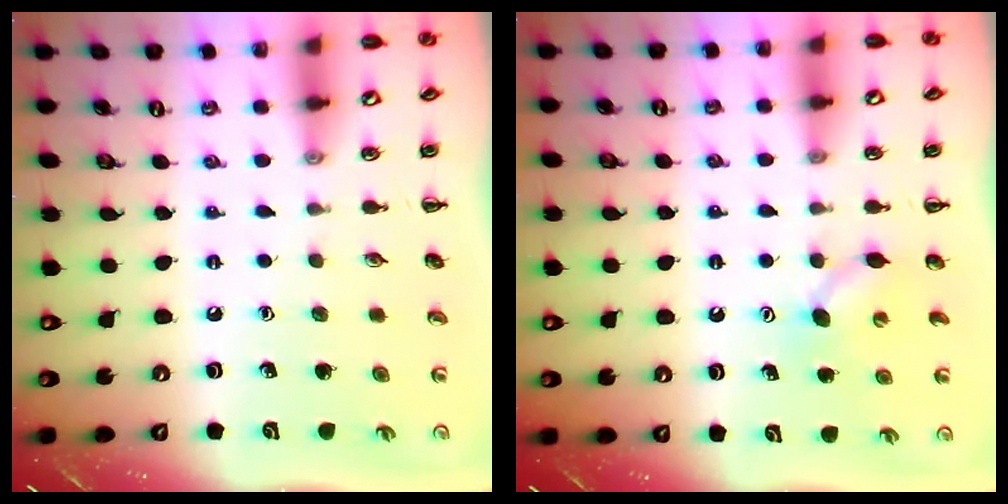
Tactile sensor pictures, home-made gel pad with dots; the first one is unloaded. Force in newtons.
{"total": 4.7, "press": 4.5, "slide": 1.4}